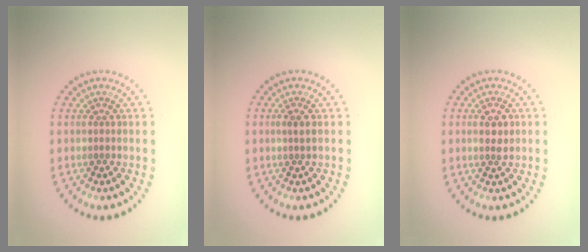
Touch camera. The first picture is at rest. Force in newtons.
{"total": 0.8, "press": 0.5, "slide": 0.6}
{"total": 1.7, "press": 1.7, "slide": 0.1}